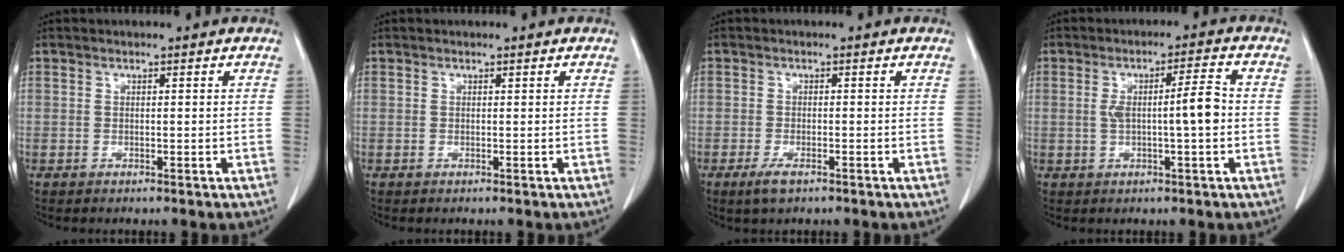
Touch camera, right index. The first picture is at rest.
{"total": 0.0}
{"total": 2.6, "force": [-1.6, 0.8, 1.8], "torque": [-0.039, -0.003, -0.028]}
{"total": 6.0, "force": [-0.2, 0.4, 6.0], "torque": [-0.102, 0.012, -0.002]}